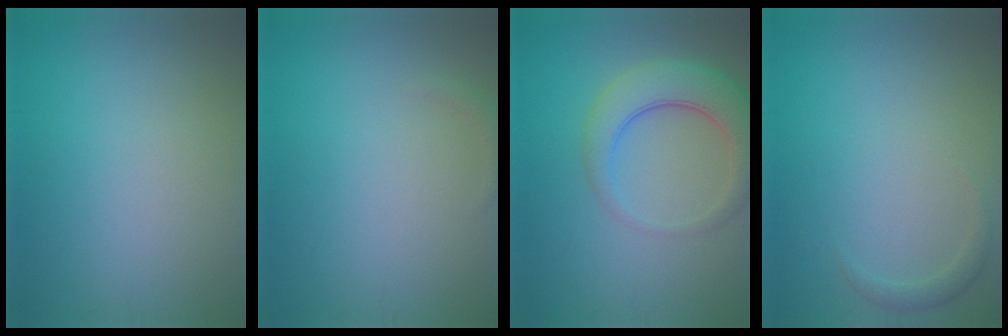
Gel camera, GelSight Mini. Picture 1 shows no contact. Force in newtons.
{"total": 0.7, "press": 0.7, "slide": 0.1}
{"total": 5.6, "press": 5.6, "slide": 0.5}
{"total": 1.1, "press": 1.1, "slide": 0.2}